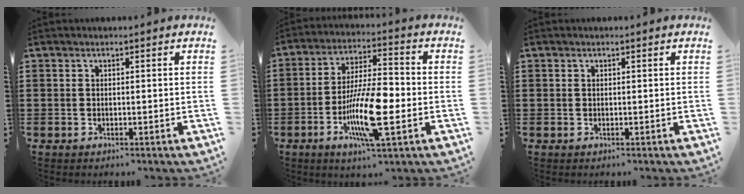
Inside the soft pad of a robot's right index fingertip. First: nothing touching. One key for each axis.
{"total": 11.9, "fx": -3.5, "fy": 3.3, "fz": 10.9, "tx": -0.217, "ty": -0.007, "tz": -0.064}
{"total": 0.0}